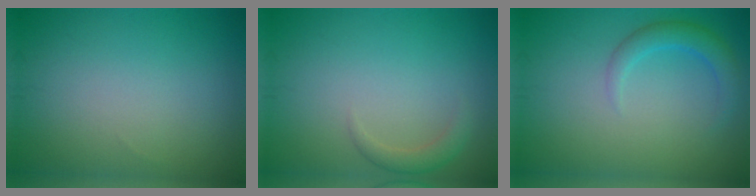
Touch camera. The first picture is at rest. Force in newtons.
{"total": 1.5, "press": 1.5, "slide": 0.2}
{"total": 2.4, "press": 2.4, "slide": 0.1}